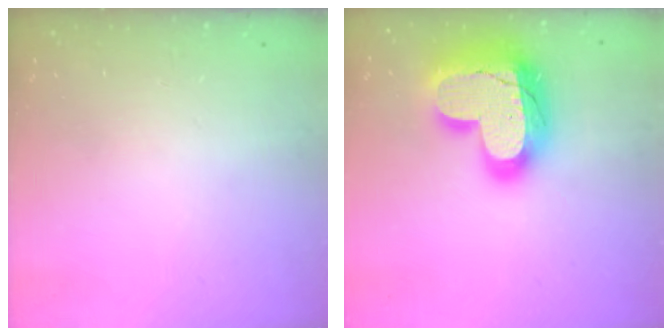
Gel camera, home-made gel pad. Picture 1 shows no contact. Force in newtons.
{"total": 27.3, "press": 27.2, "slide": 2.0}